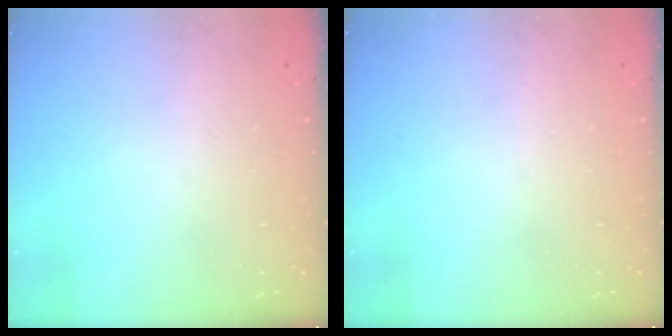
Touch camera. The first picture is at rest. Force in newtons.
{"total": 3.6, "press": 1.4, "slide": 3.3}